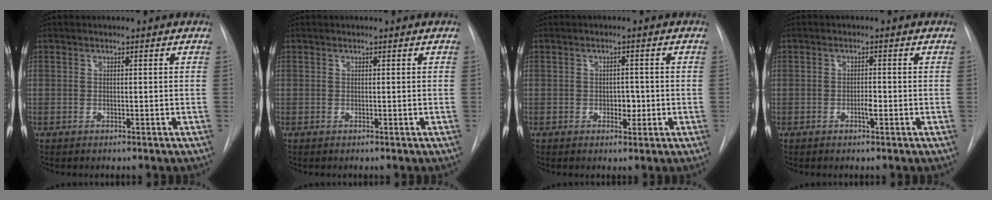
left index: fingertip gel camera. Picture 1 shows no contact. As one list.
[{"total": 0.0}, {"total": 2.3, "force": [-0.8, 1.4, 1.6], "torque": [-0.020, -0.001, -0.009]}, {"total": 1.6, "force": [-0.9, 0.3, 1.3], "torque": [-0.023, -0.003, -0.016]}]